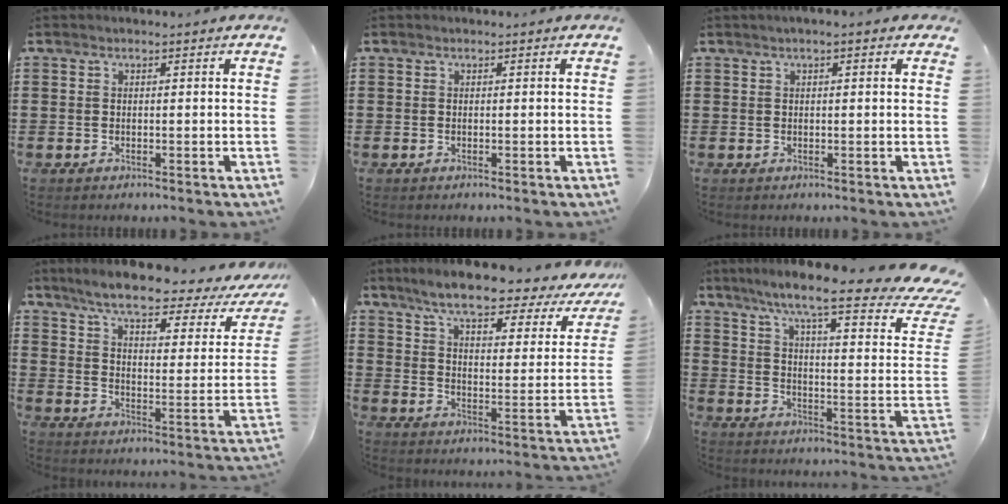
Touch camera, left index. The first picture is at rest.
{"total": 0.0}
{"total": 1.2, "force": [0.5, 0.2, 1.1], "torque": [-0.022, 0.003, 0.007]}
{"total": 7.3, "force": [5.6, 0.4, 4.7], "torque": [-0.106, -0.033, 0.089]}
{"total": 8.0, "force": [6.5, 0.5, 4.6], "torque": [-0.110, -0.039, 0.103]}
{"total": 11.0, "force": [7.8, 0.8, 7.7], "torque": [-0.148, -0.057, 0.118]}